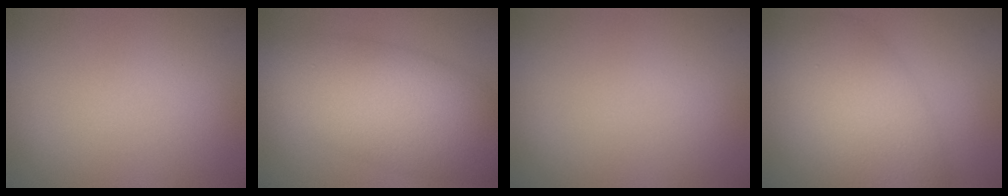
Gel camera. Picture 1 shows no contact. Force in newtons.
{"total": 9.5, "press": 9.5, "slide": 0.4}
{"total": 0.0}
{"total": 6.8, "press": 6.8, "slide": 0.2}